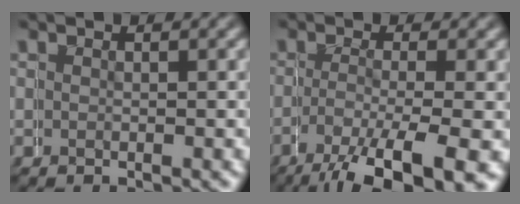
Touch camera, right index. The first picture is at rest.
{"total": 5.2, "force": [-3.3, 1.0, 3.9], "torque": [-0.081, -0.027, -0.039]}